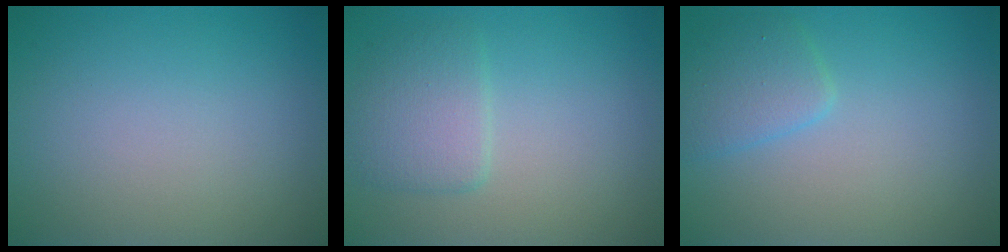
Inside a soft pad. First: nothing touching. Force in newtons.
{"total": 2.8, "press": 2.8, "slide": 0.3}
{"total": 2.4, "press": 2.4, "slide": 0.0}